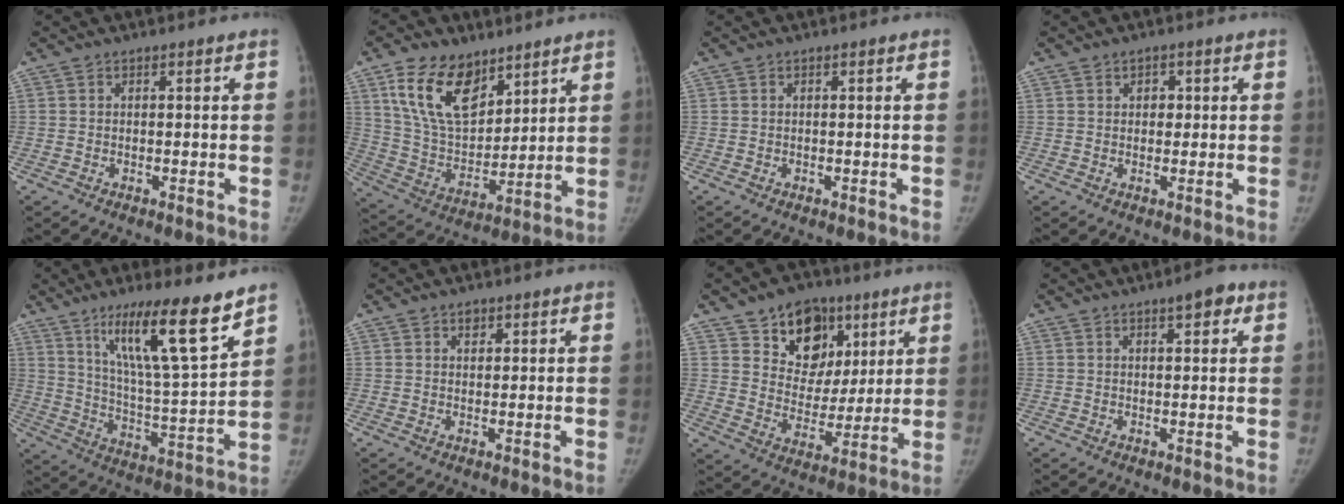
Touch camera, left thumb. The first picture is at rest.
{"total": 16.2, "force": [9.4, 9.2, 9.4], "torque": [-0.133, -0.044, 0.188]}
{"total": 0.0}
{"total": 2.3, "force": [0.6, 1.8, 1.2], "torque": [0.000, 0.001, 0.006]}
{"total": 18.1, "force": [11.8, 2.3, 13.5], "torque": [-0.204, -0.073, 0.205]}
{"total": 1.4, "force": [0.9, 1.0, 0.6], "torque": [0.003, -0.003, 0.012]}
{"total": 15.1, "force": [8.4, 10.8, 6.4], "torque": [-0.049, -0.033, 0.140]}
{"total": 3.9, "force": [2.0, 1.3, 3.0], "torque": [-0.030, -0.004, 0.024]}